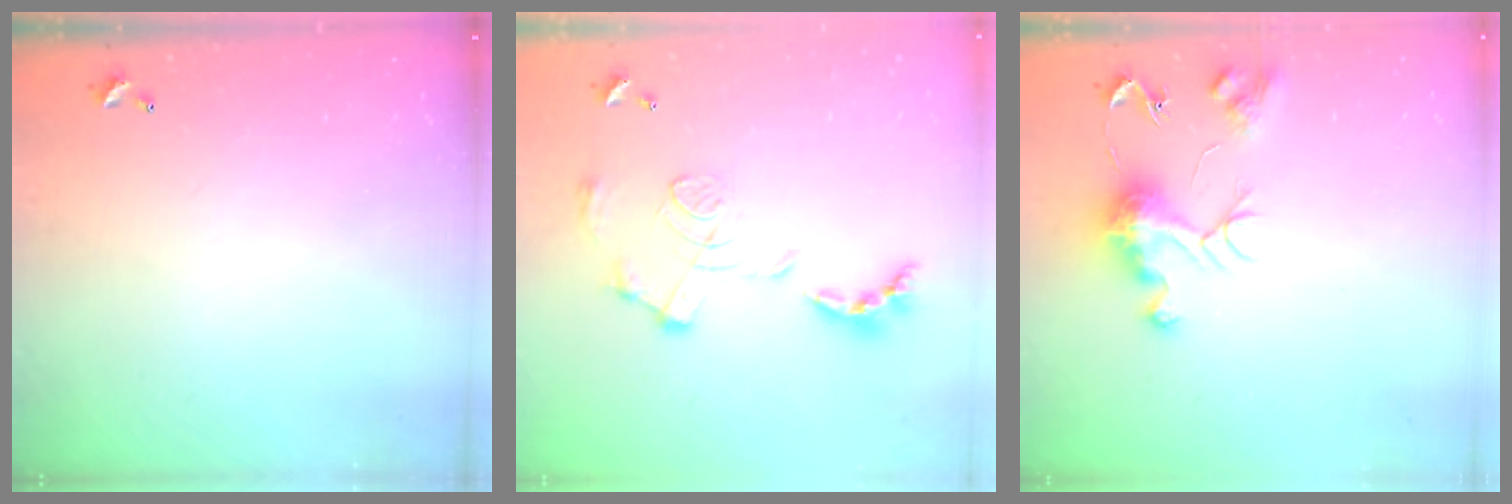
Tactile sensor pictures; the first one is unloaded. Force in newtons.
{"total": 1.5, "press": 0.8, "slide": 1.3}
{"total": 10.1, "press": 10.0, "slide": 0.8}